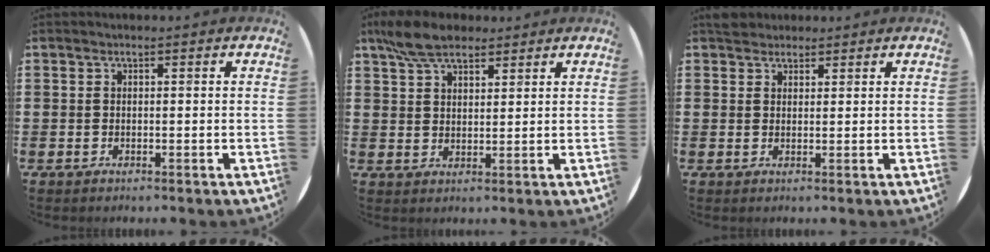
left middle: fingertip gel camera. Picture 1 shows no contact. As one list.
[{"total": 6.5, "force": [5.2, 2.7, 2.9], "torque": [-0.071, 0.001, 0.098]}, {"total": 2.1, "force": [1.9, 0.8, 0.0], "torque": [0.003, 0.003, 0.037]}]